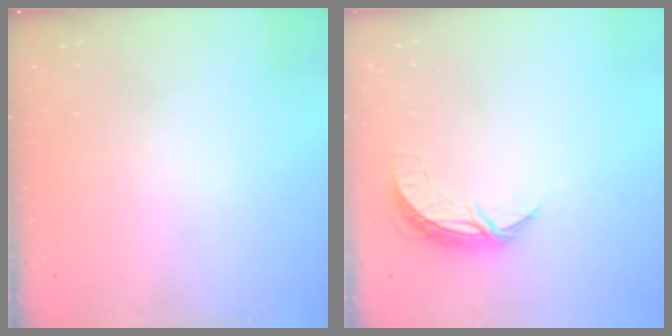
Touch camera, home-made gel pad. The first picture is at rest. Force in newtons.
{"total": 6.6, "press": 6.5, "slide": 0.4}